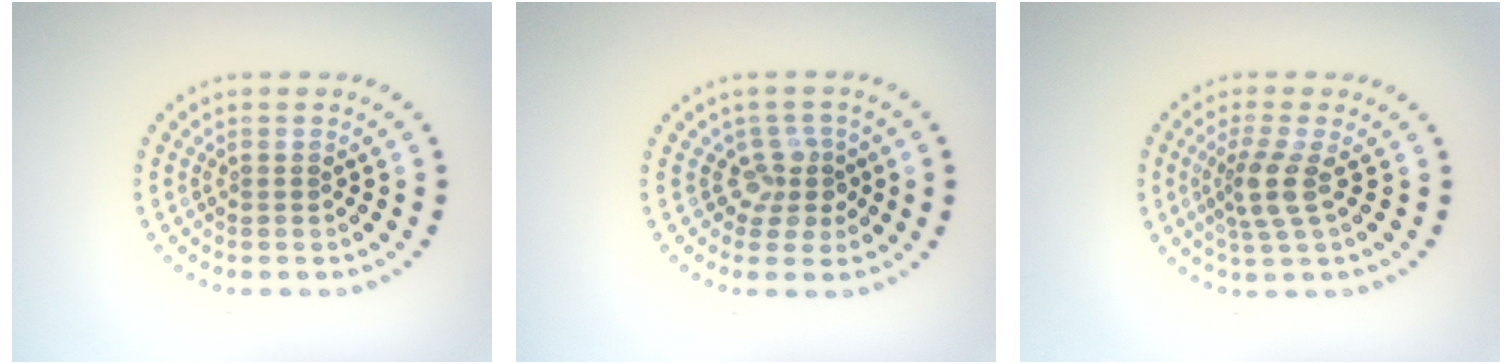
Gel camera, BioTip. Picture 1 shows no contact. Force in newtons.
{"total": 2.6, "press": 1.9, "slide": 1.7}
{"total": 3.0, "press": 2.2, "slide": 1.9}